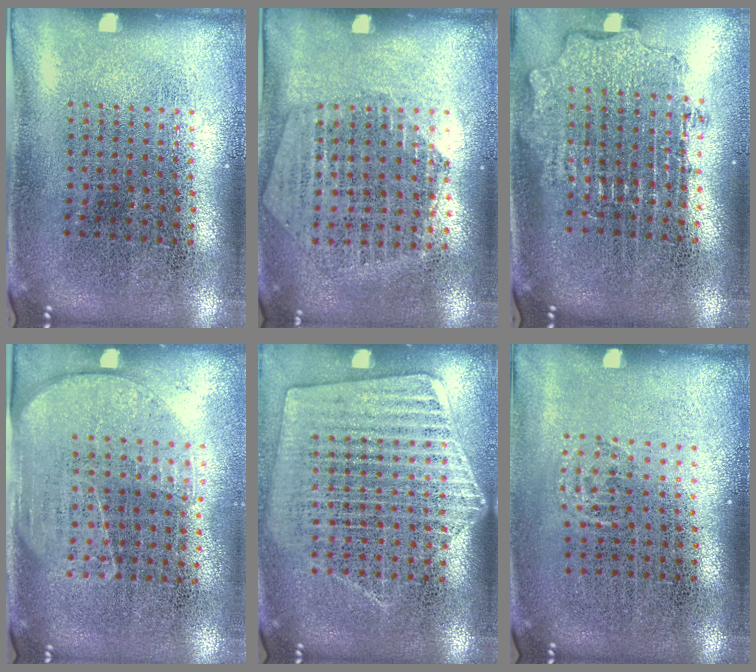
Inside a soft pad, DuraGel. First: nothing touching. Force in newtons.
{"total": 1.4, "press": 1.3, "slide": 0.4}
{"total": 2.0, "press": 1.5, "slide": 1.3}
{"total": 1.7, "press": 1.5, "slide": 0.9}
{"total": 1.6, "press": 1.5, "slide": 0.5}
{"total": 0.6, "press": 0.5, "slide": 0.3}